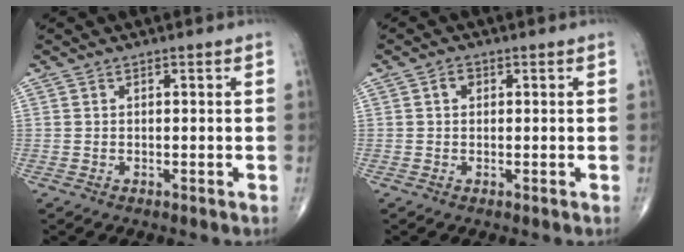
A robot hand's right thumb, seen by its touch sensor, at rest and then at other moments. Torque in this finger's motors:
{"motor_torque": [0.22, 0.15, 0.38, 0.28, -0.03]}